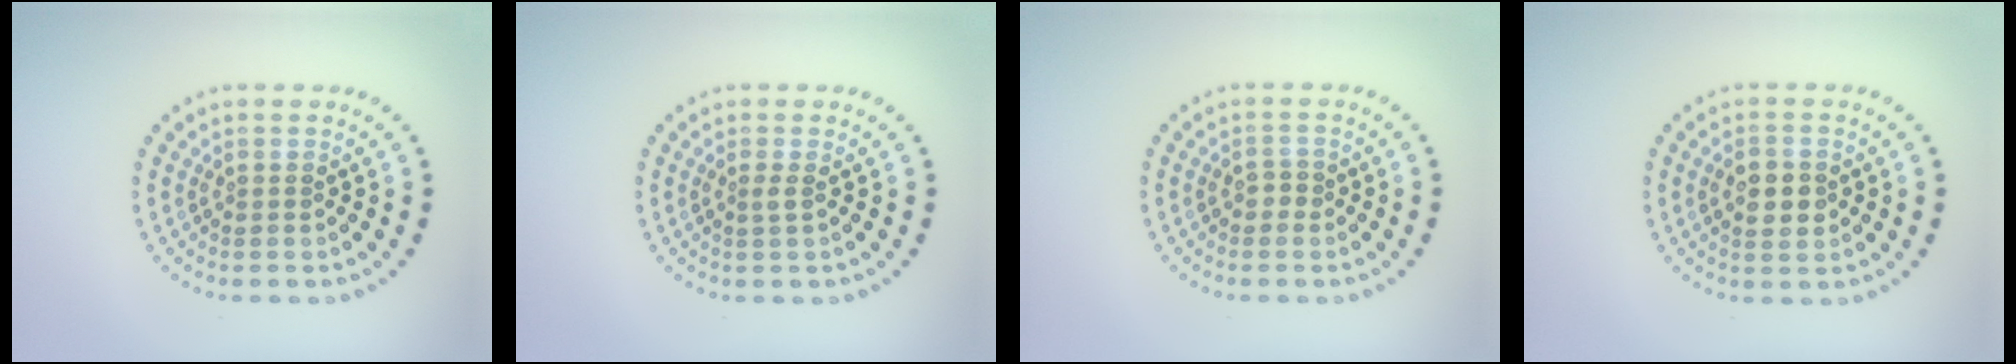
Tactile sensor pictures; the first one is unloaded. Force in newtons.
{"total": 0.8, "press": 0.5, "slide": 0.6}
{"total": 1.0, "press": 0.9, "slide": 0.4}
{"total": 2.9, "press": 2.9, "slide": 0.1}